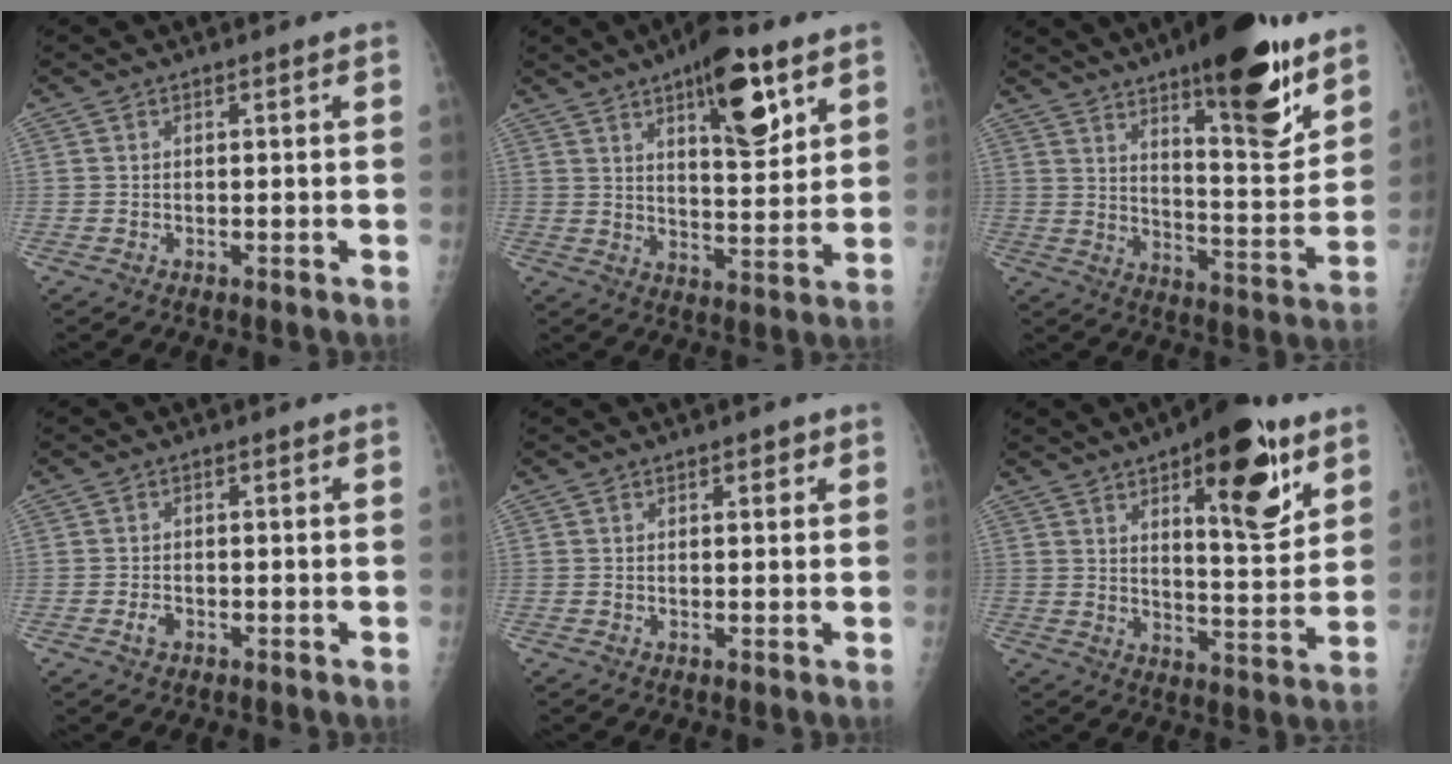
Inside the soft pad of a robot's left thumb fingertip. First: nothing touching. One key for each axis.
{"total": 13.7, "fx": 7.1, "fy": 4.9, "fz": 10.7, "tx": -0.129, "ty": -0.039, "tz": 0.106}
{"total": 20.9, "fx": 13.3, "fy": 5.6, "fz": 15.2, "tx": -0.184, "ty": -0.080, "tz": 0.202}
{"total": 1.4, "fx": -0.7, "fy": 1.0, "fz": 0.7, "tx": -0.011, "ty": 0.001, "tz": -0.013}
{"total": 1.8, "fx": 1.0, "fy": 1.0, "fz": 1.1, "tx": 0.000, "ty": -0.003, "tz": 0.011}
{"total": 18.0, "fx": 9.3, "fy": 6.5, "fz": 14.0, "tx": -0.155, "ty": -0.050, "tz": 0.132}